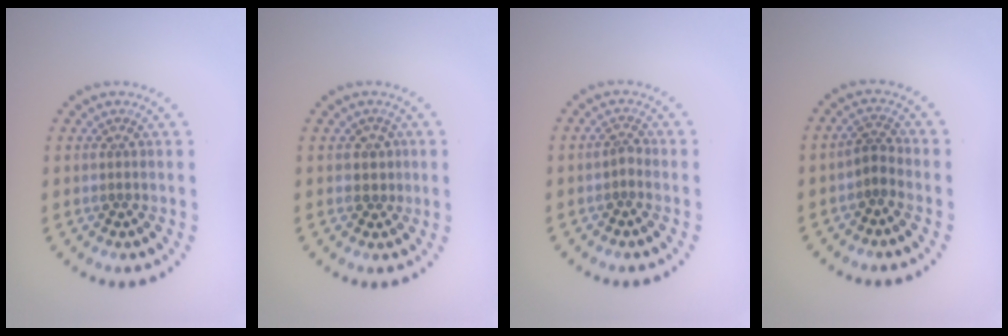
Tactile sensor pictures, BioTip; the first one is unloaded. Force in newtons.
{"total": 1.5, "press": 1.3, "slide": 0.9}
{"total": 0.9, "press": 0.7, "slide": 0.7}
{"total": 1.6, "press": 1.3, "slide": 1.0}